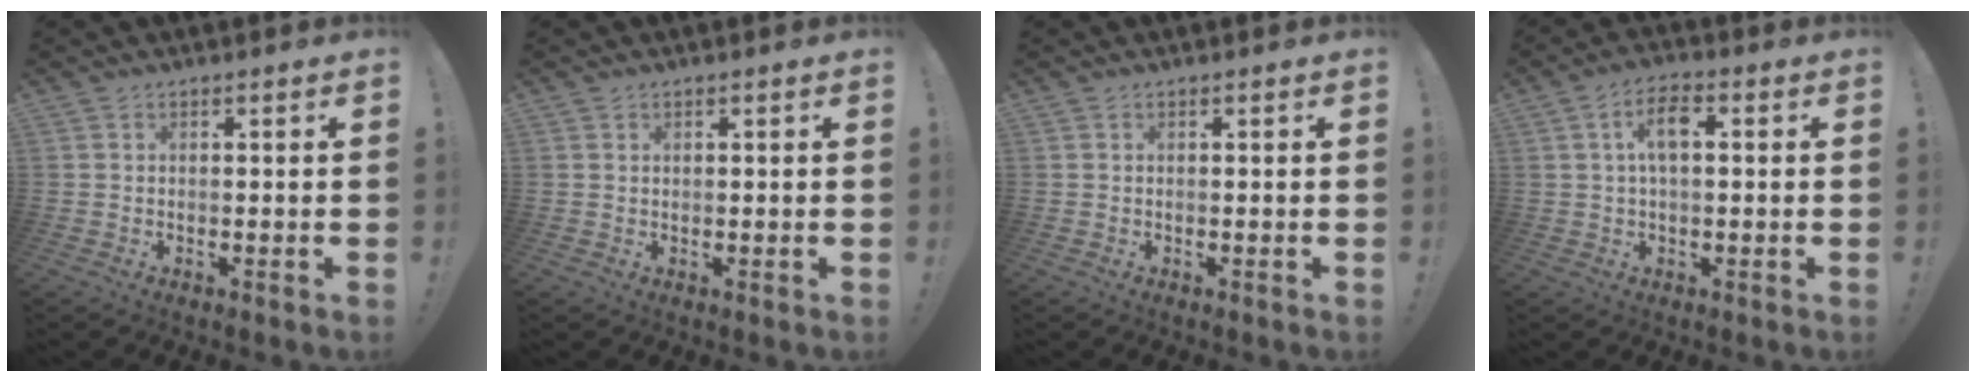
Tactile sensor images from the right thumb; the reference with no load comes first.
{"total": 0.6, "force": [0.5, 0.4, 0.2], "torque": [0.004, -0.002, 0.007]}
{"total": 0.0}
{"total": 7.0, "force": [1.1, 3.4, 6.0], "torque": [-0.104, 0.014, 0.018]}